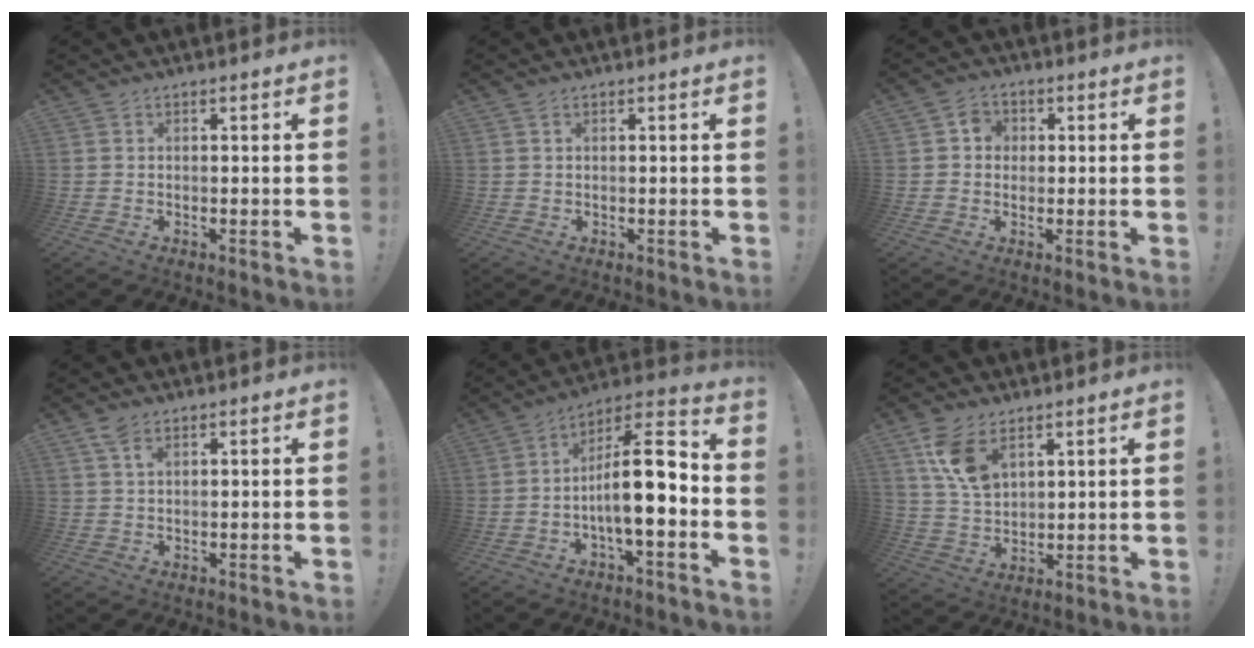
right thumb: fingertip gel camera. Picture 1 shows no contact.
{"total": 0.8, "force": [0.4, 0.1, 0.7], "torque": [-0.010, -0.001, 0.006]}
{"total": 4.4, "force": [0.3, 4.1, 1.7], "torque": [-0.030, 0.010, 0.006]}
{"total": 3.4, "force": [2.0, 1.2, 2.4], "torque": [-0.047, -0.003, 0.035]}
{"total": 16.1, "force": [-2.7, 5.3, 14.9], "torque": [-0.232, 0.014, -0.045]}
{"total": 10.7, "force": [6.0, 6.1, 6.3], "torque": [-0.112, -0.017, 0.117]}